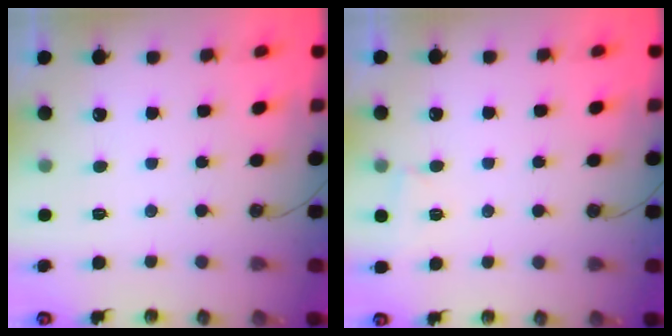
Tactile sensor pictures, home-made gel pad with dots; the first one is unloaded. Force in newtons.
{"total": 3.0, "press": 2.8, "slide": 0.9}